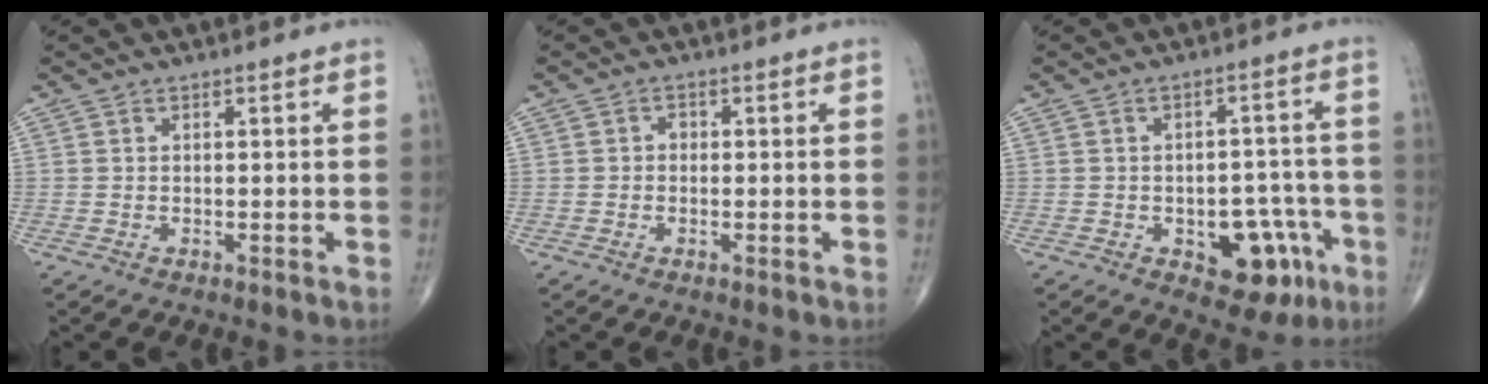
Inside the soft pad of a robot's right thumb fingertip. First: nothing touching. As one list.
[{"total": 1.2, "force": [-0.1, 1.0, 0.7], "torque": [-0.003, 0.004, -0.006]}, {"total": 11.0, "force": [-4.5, 6.4, 7.7], "torque": [-0.058, 0.035, -0.049]}]